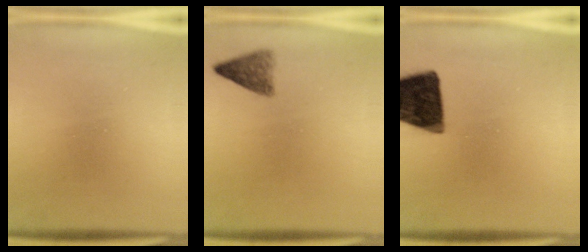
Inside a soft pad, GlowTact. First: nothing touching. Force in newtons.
{"total": 3.1}
{"total": 15.0}